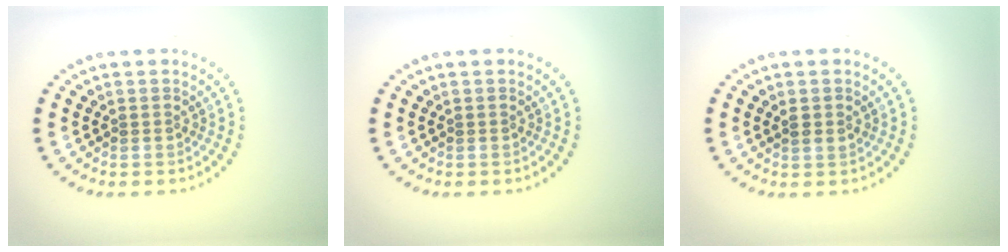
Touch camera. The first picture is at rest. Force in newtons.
{"total": 0.0}
{"total": 0.6, "press": 0.6, "slide": 0.2}